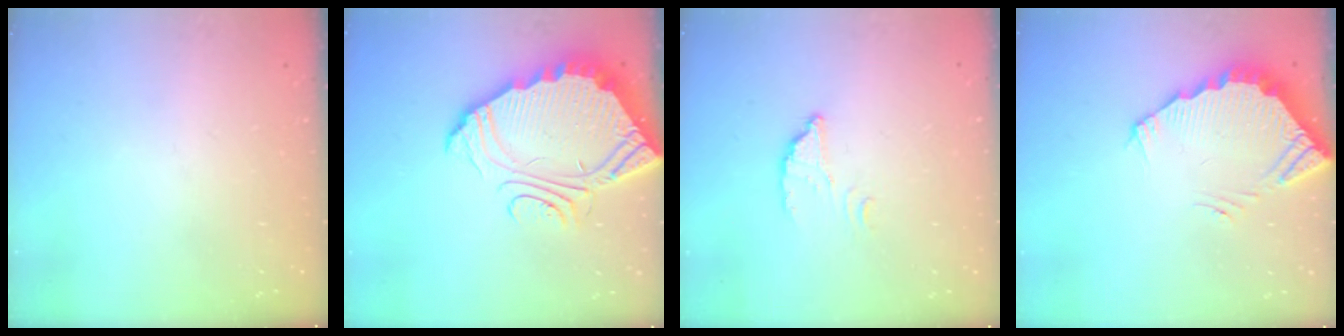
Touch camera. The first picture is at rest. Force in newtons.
{"total": 9.5, "press": 9.5, "slide": 0.8}
{"total": 2.7, "press": 2.7, "slide": 0.4}
{"total": 3.6, "press": 3.6, "slide": 0.2}